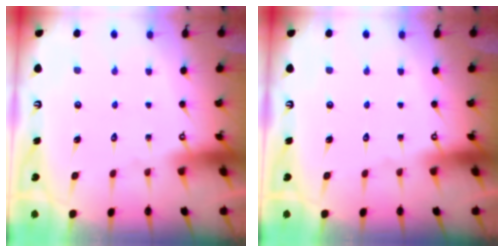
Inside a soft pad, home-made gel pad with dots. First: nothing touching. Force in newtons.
{"total": 0.0}